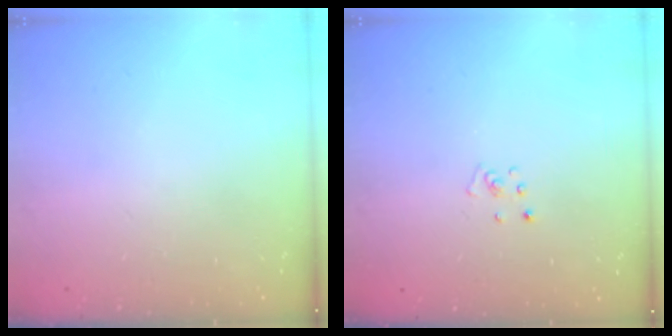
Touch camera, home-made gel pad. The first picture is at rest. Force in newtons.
{"total": 2.2, "press": 2.2, "slide": 0.2}